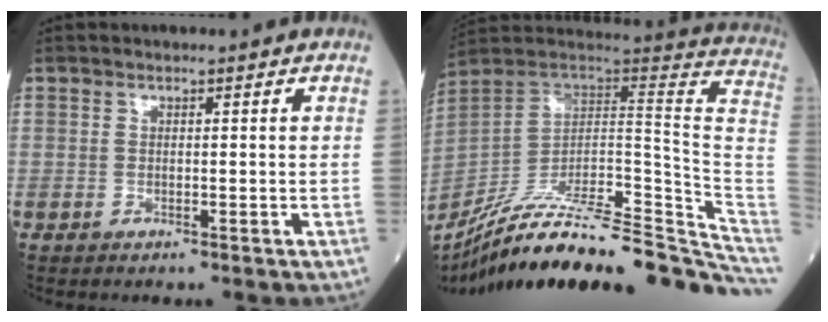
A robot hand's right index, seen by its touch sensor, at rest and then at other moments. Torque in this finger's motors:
{"motor_torque": [0.00, -2.14, 0.08, 0.01]}